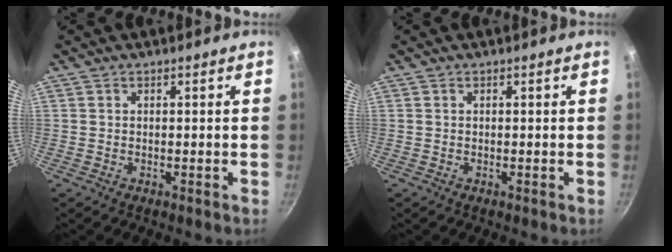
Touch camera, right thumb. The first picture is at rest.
{"total": 0.0}